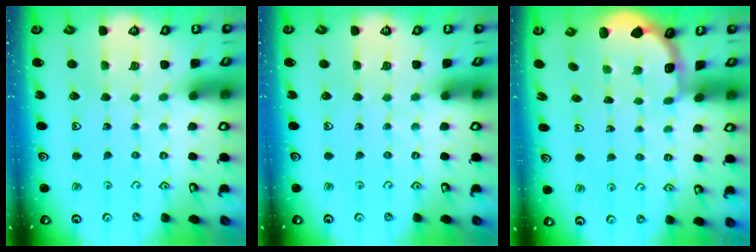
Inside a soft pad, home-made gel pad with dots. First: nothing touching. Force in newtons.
{"total": 0.0}
{"total": 2.0, "press": 1.8, "slide": 0.7}